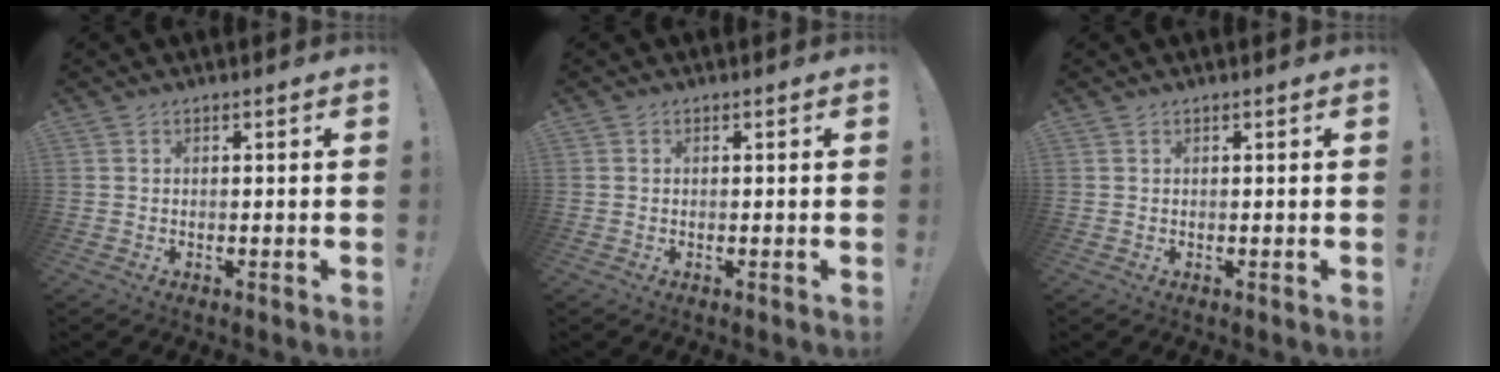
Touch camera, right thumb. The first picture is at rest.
{"total": 0.0}
{"total": 0.0}